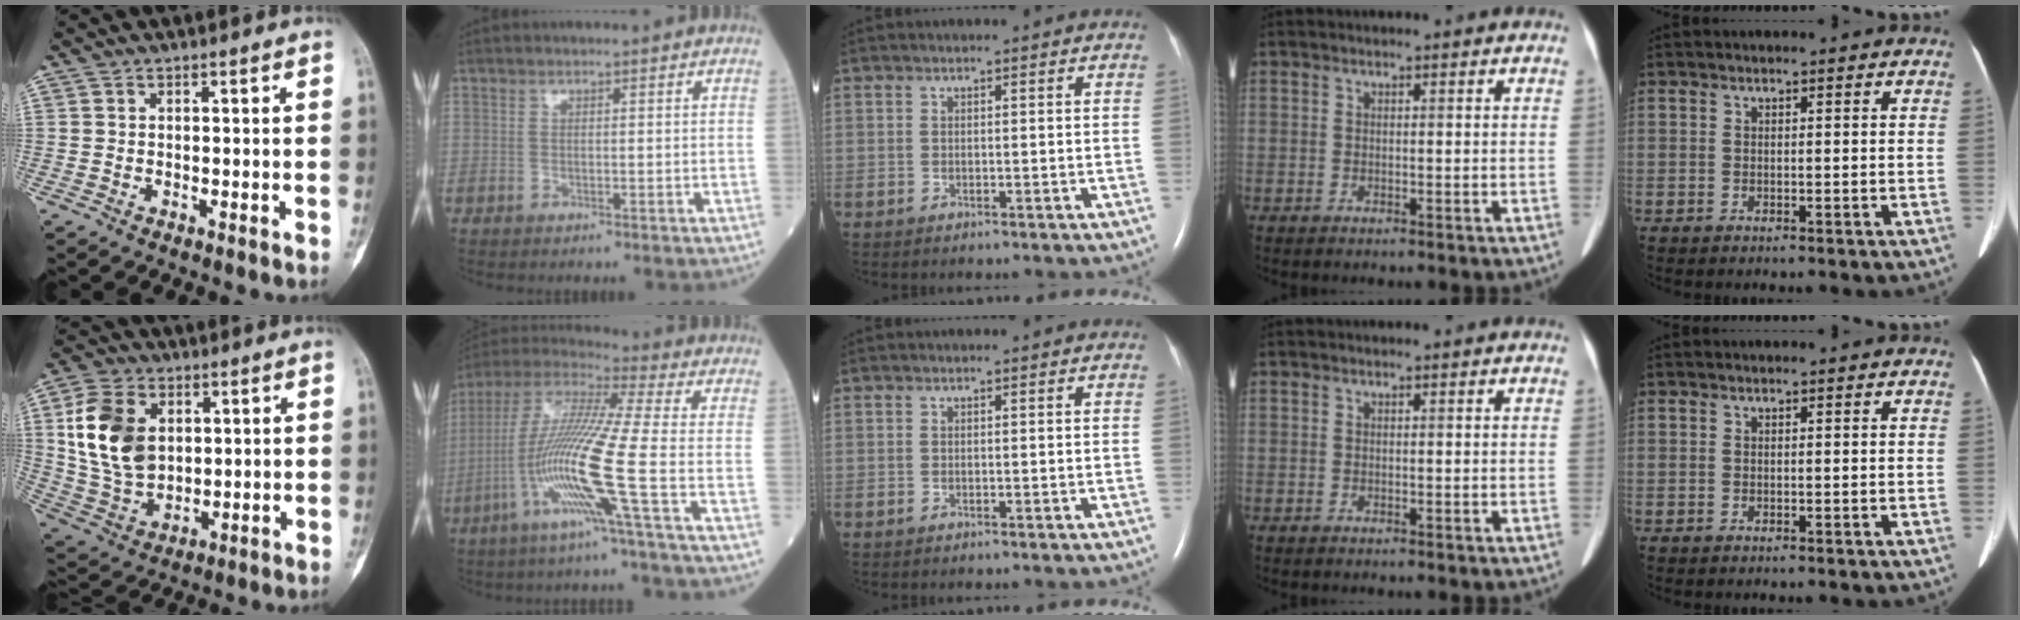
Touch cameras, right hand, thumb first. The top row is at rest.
{"thumb": {"total": 15.4, "force": [3.5, 10.7, 10.6], "torque": [-0.190, -0.007, 0.075]}, "index": {"total": 15.0, "force": [-5.1, -1.8, 14.0], "torque": [-0.290, -0.012, -0.109]}}